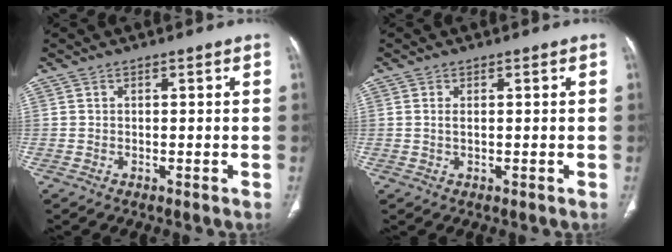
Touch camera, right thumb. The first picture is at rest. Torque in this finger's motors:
{"motor_torque": [-0.57, 0.28, -0.34, 0.21, -0.02]}